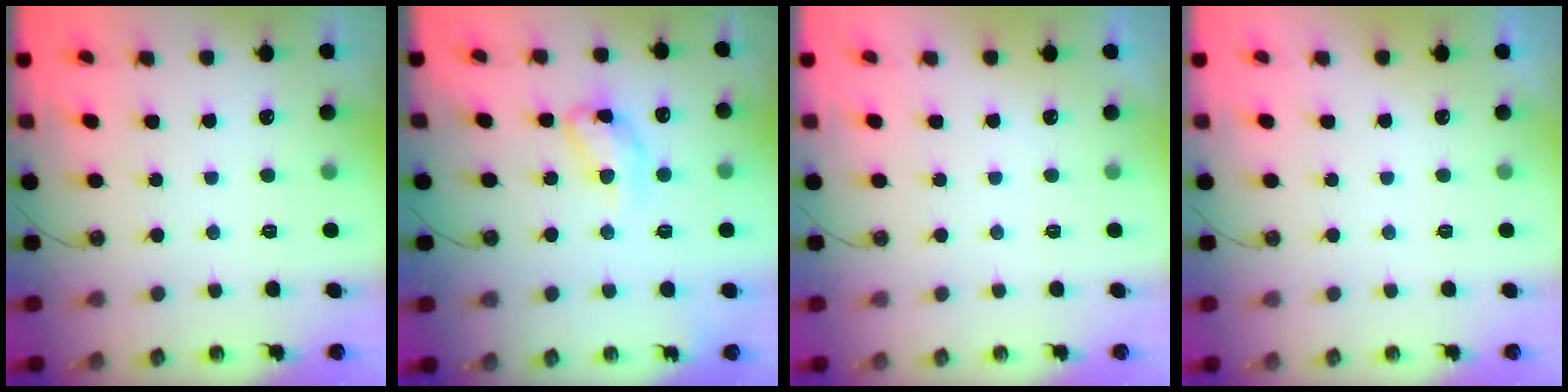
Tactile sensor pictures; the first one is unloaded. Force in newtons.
{"total": 12.9, "press": 12.9, "slide": 0.8}
{"total": 0.0}
{"total": 0.0}